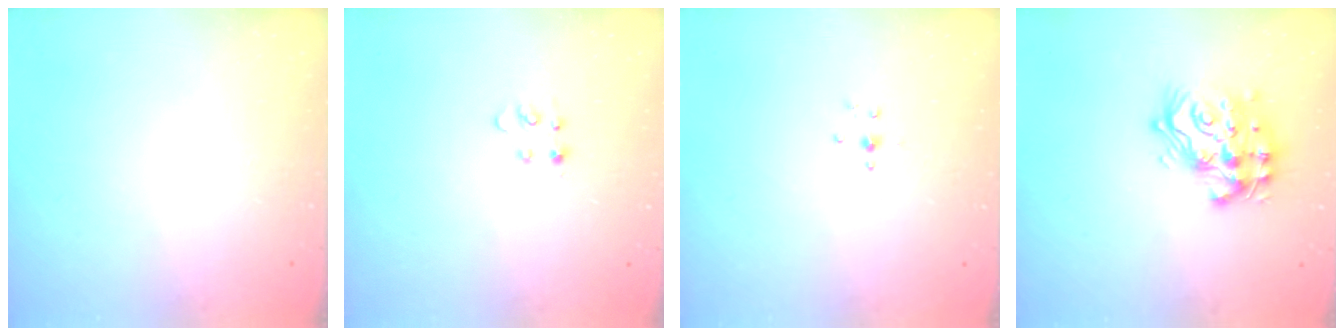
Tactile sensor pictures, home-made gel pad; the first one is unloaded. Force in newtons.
{"total": 2.9, "press": 2.9, "slide": 0.4}
{"total": 2.7, "press": 2.6, "slide": 0.9}
{"total": 17.9, "press": 17.8, "slide": 1.3}